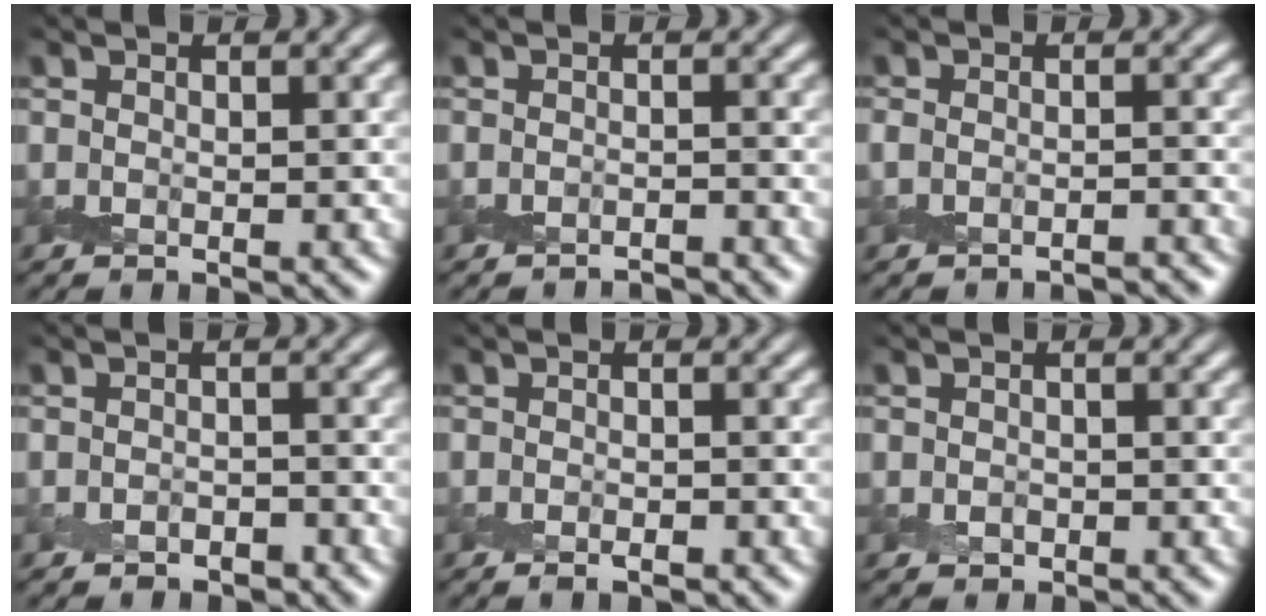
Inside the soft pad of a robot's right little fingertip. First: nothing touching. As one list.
[{"total": 1.9, "force": [-1.9, 0.1, 0.3], "torque": [0.003, 0.001, -0.031]}, {"total": 2.5, "force": [-2.4, 0.4, 0.7], "torque": [-0.010, -0.004, -0.039]}, {"total": 1.3, "force": [-0.9, 0.7, 0.5], "torque": [-0.007, 0.003, -0.015]}, {"total": 1.3, "force": [-0.7, 0.5, 1.0], "torque": [-0.016, -0.002, -0.013]}, {"total": 0.8, "force": [-0.3, 0.7, 0.3], "torque": [-0.003, -0.002, -0.006]}]